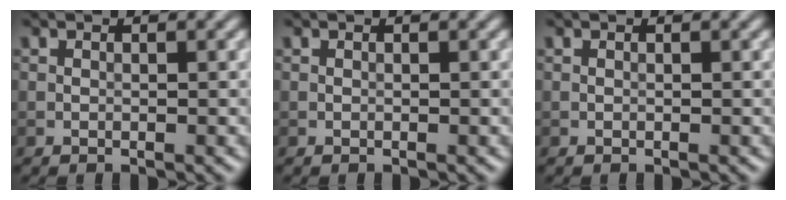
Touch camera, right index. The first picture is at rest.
{"total": 0.0}
{"total": 0.0}